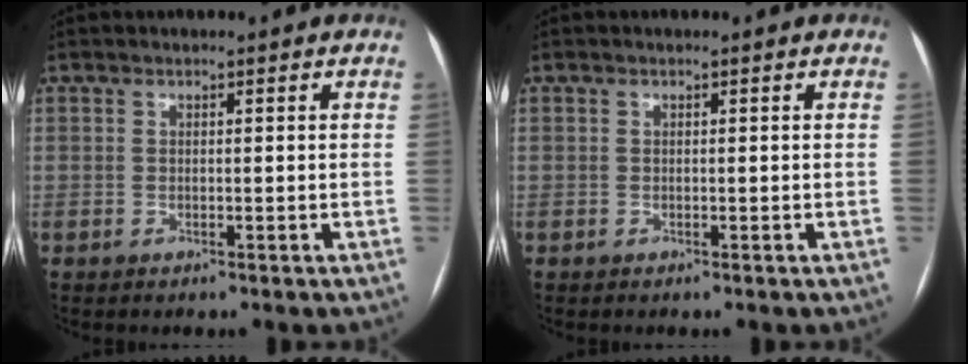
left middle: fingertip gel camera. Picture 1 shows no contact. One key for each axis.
{"total": 0.0}